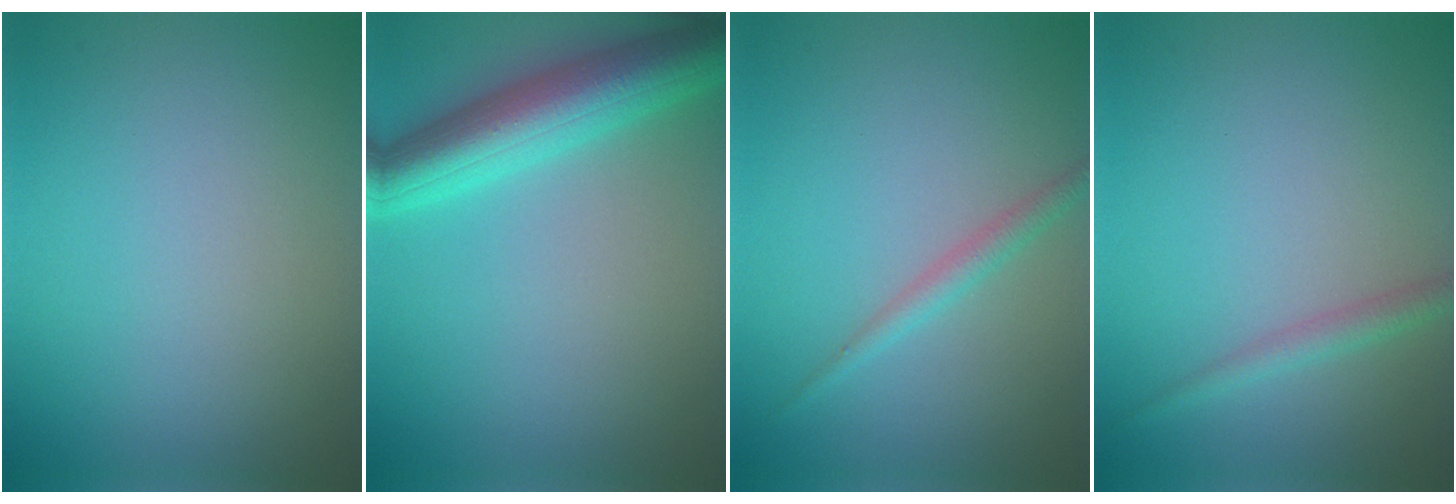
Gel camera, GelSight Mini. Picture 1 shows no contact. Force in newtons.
{"total": 7.2, "press": 7.2, "slide": 0.2}
{"total": 1.5, "press": 1.5, "slide": 0.1}
{"total": 1.6, "press": 1.6, "slide": 0.1}